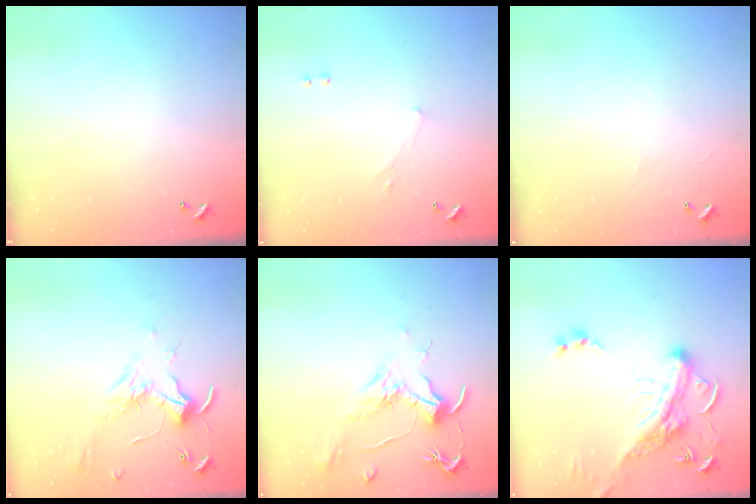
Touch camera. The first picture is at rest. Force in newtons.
{"total": 0.9, "press": 0.8, "slide": 0.5}
{"total": 2.7, "press": 2.6, "slide": 0.5}
{"total": 1.8, "press": 1.7, "slide": 0.7}
{"total": 1.9, "press": 1.7, "slide": 0.9}
{"total": 6.4, "press": 6.2, "slide": 1.6}